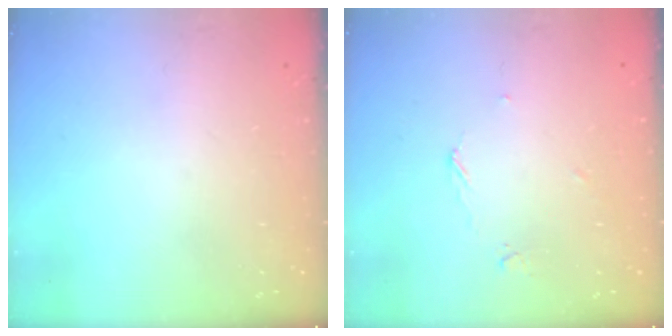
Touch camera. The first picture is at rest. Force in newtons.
{"total": 3.7, "press": 3.7, "slide": 0.5}